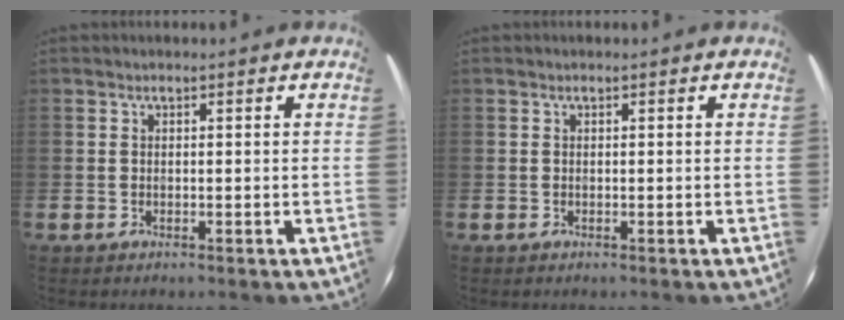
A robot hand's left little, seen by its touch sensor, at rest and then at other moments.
{"total": 0.0}